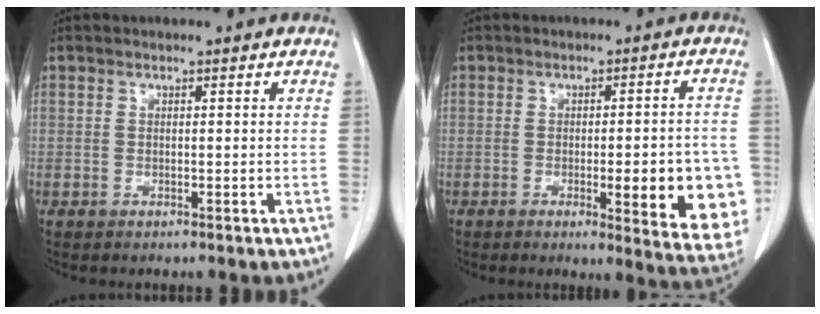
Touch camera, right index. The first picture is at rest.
{"total": 12.8, "force": [-3.2, 2.7, 12.1], "torque": [-0.098, 0.000, -0.030]}